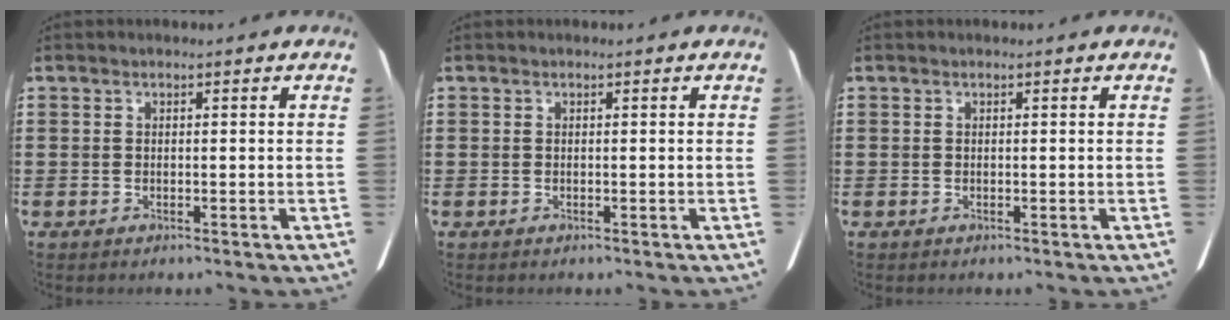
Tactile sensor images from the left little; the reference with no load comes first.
{"total": 0.0}
{"total": 0.0}